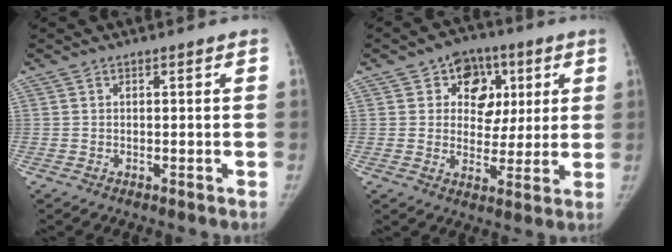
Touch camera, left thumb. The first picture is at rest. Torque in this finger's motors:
{"motor_torque": [0.48, 0.33, 0.59, -0.18, 0.14]}